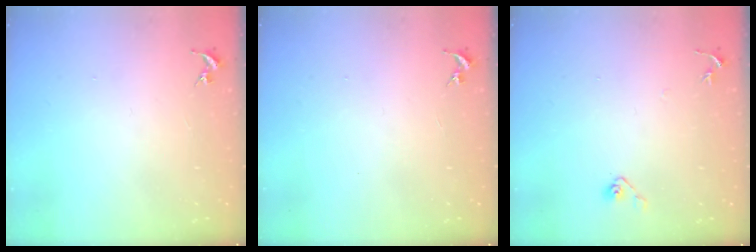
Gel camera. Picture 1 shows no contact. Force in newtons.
{"total": 0.0}
{"total": 4.5, "press": 4.4, "slide": 0.8}